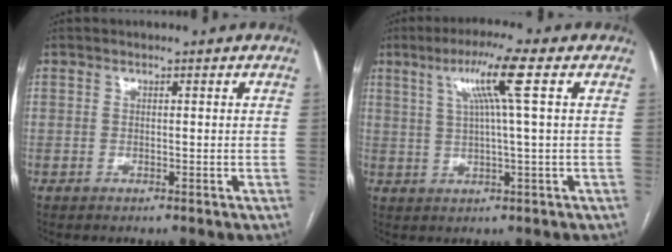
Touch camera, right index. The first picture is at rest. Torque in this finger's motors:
{"motor_torque": [0.56, -0.11, 0.43, 0.14]}